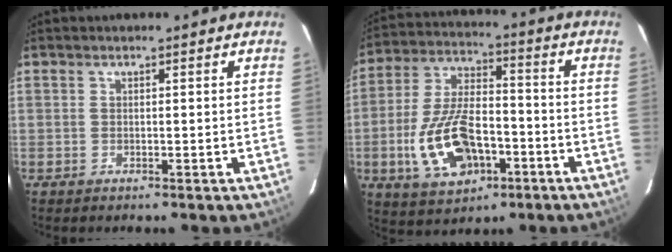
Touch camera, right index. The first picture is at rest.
{"total": 16.1, "force": [-5.7, 8.4, 12.5], "torque": [-0.268, 0.002, -0.090]}